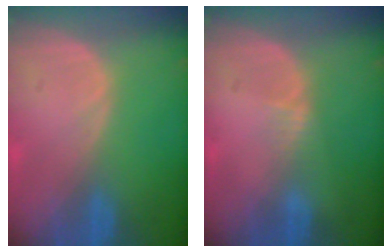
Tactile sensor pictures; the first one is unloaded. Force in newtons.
{"total": 1.3, "press": 1.1, "slide": 0.8}